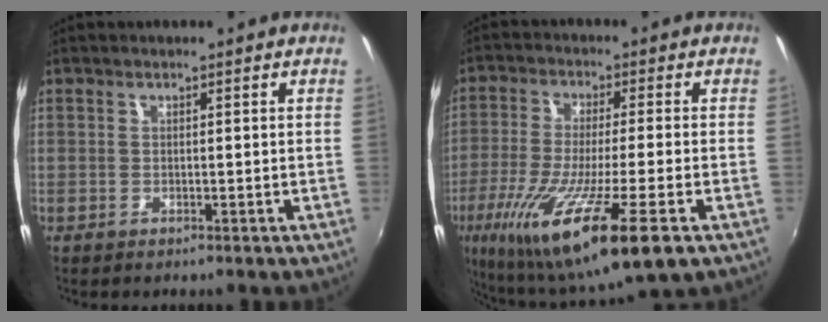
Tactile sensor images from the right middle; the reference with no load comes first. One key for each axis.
{"total": 20.5, "fx": -9.3, "fy": 2.5, "fz": 18.1, "tx": -0.359, "ty": -0.071, "tz": -0.163}